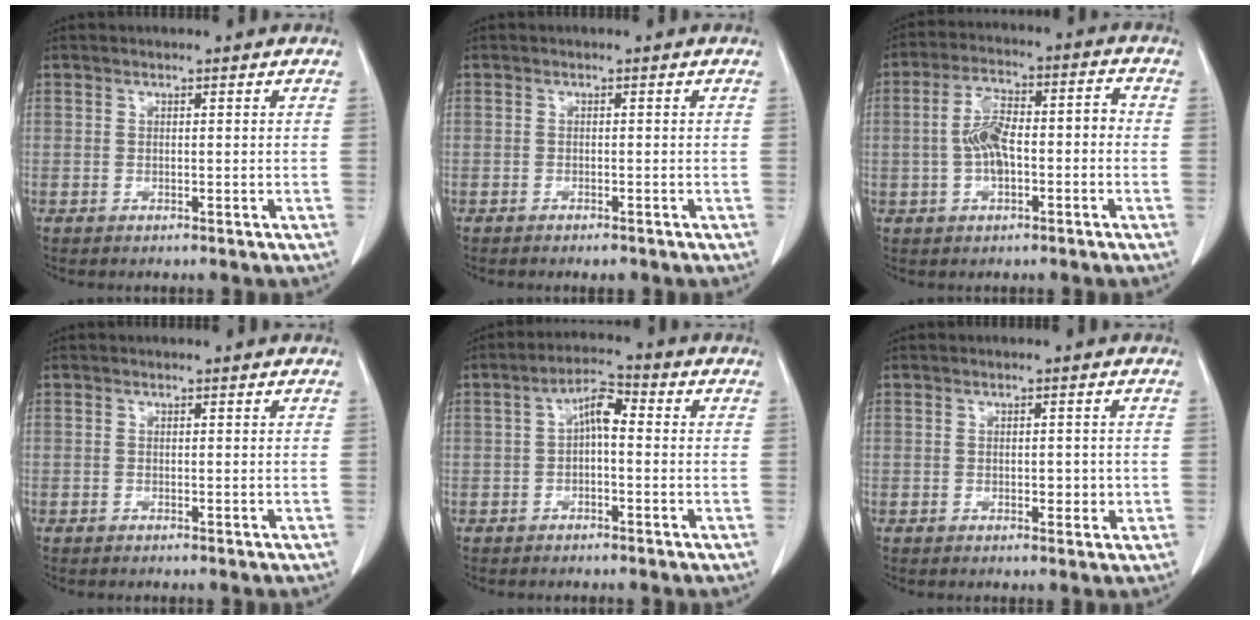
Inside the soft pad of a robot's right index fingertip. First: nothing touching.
{"total": 1.3, "force": [-1.0, 0.3, 0.7], "torque": [-0.012, -0.002, -0.010]}
{"total": 8.4, "force": [-1.3, 3.5, 7.5], "torque": [-0.151, 0.036, -0.022]}
{"total": 0.0}
{"total": 4.7, "force": [0.0, 1.8, 4.4], "torque": [-0.079, 0.022, -0.004]}
{"total": 2.3, "force": [-0.3, 1.3, 1.9], "torque": [-0.025, 0.001, 0.001]}